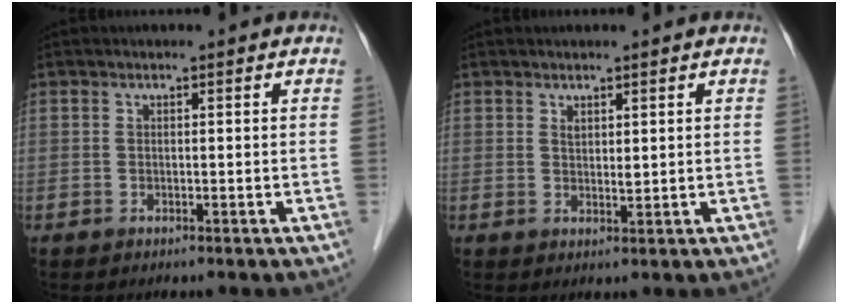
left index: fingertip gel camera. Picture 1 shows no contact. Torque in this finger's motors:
{"motor_torque": [0.12, 0.05, 0.02, 0.00]}